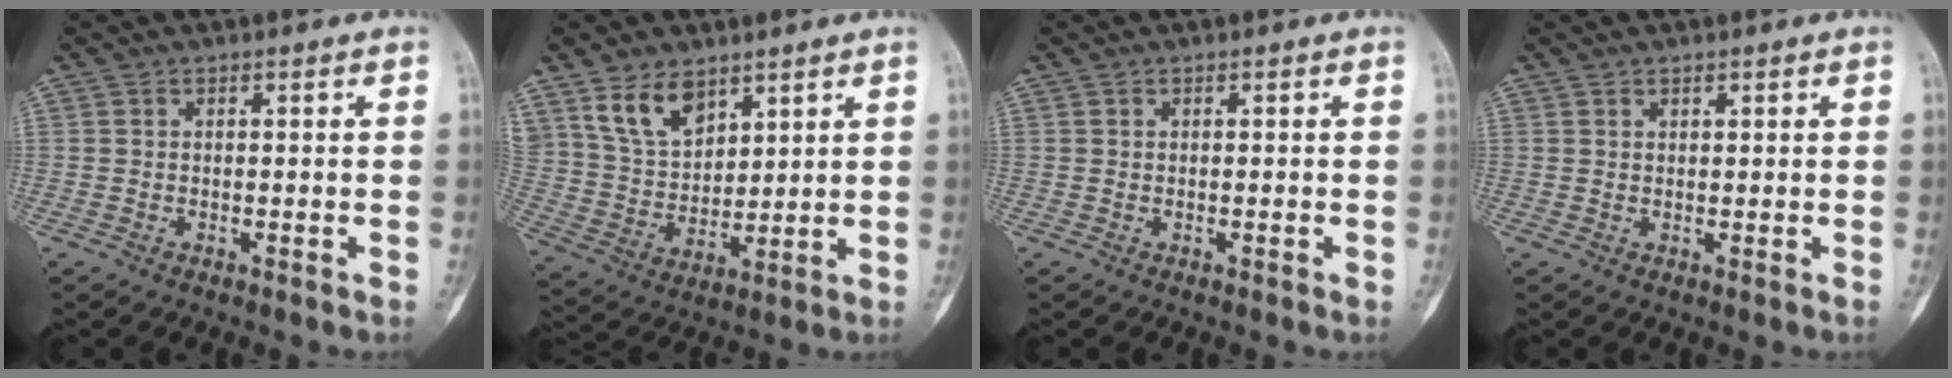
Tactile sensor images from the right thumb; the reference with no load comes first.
{"total": 10.4, "force": [6.4, 6.3, 5.2], "torque": [-0.071, -0.031, 0.136]}
{"total": 0.0}
{"total": 0.7, "force": [0.5, 0.5, 0.2], "torque": [0.007, -0.001, 0.005]}